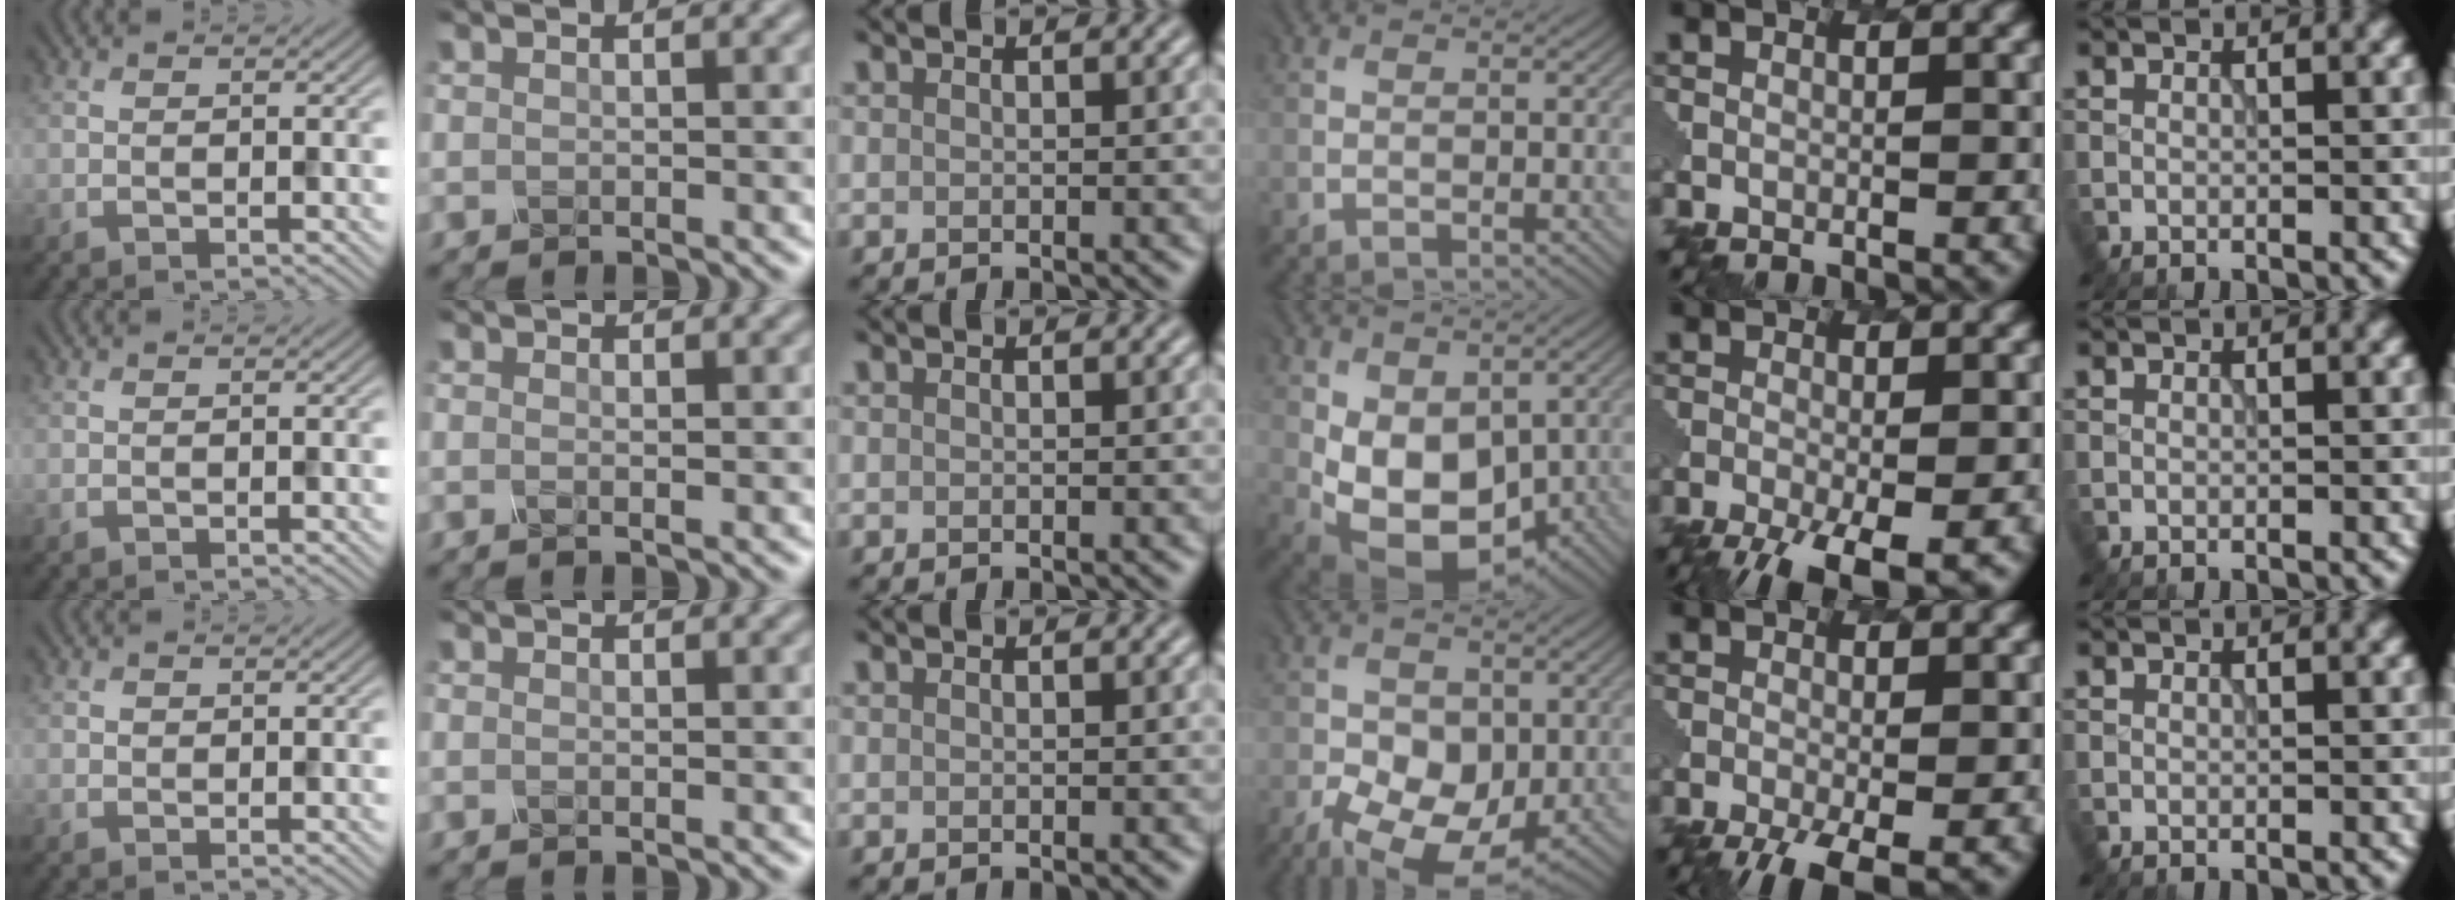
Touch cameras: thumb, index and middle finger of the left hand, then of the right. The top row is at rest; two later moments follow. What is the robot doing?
{"motion": "dispense", "object": "pipette"}